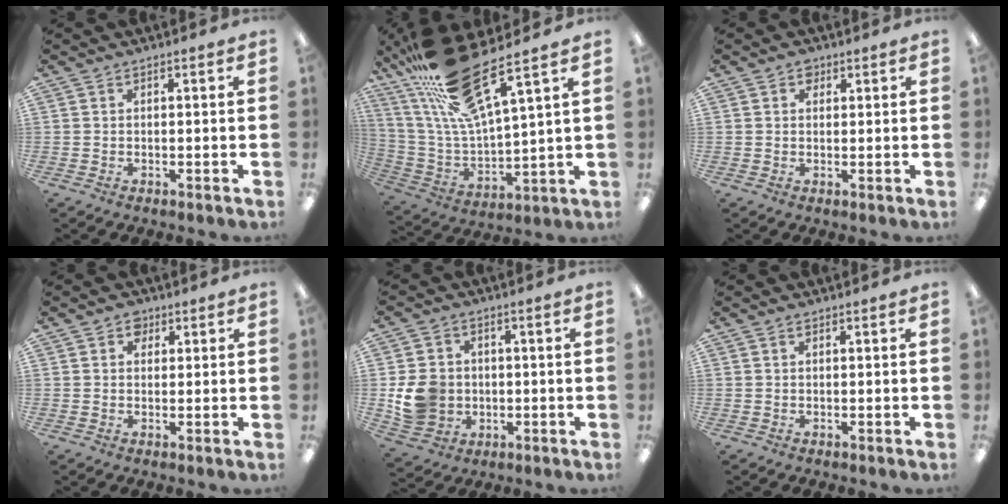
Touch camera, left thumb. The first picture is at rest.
{"total": 21.5, "force": [14.9, 5.2, 14.6], "torque": [-0.289, -0.079, 0.253]}
{"total": 2.3, "force": [1.5, 1.5, 0.9], "torque": [-0.003, -0.003, 0.023]}
{"total": 3.3, "force": [2.0, 2.3, 1.1], "torque": [-0.004, -0.006, 0.031]}
{"total": 9.6, "force": [-0.6, 8.6, 4.2], "torque": [-0.095, 0.017, -0.004]}
{"total": 0.6, "force": [0.4, 0.3, 0.3], "torque": [-0.008, 0.002, 0.008]}